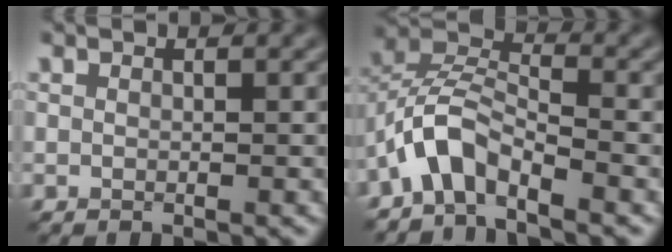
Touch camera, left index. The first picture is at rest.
{"total": 4.3, "force": [-3.2, 1.6, 2.5], "torque": [-0.045, 0.018, -0.071]}